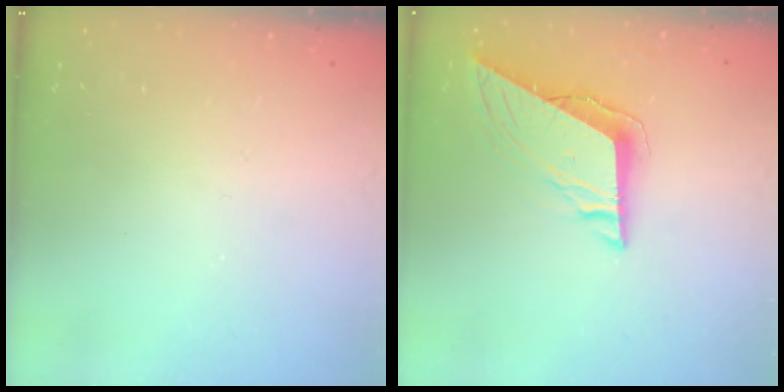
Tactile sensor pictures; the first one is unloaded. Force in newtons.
{"total": 8.6, "press": 8.5, "slide": 1.3}